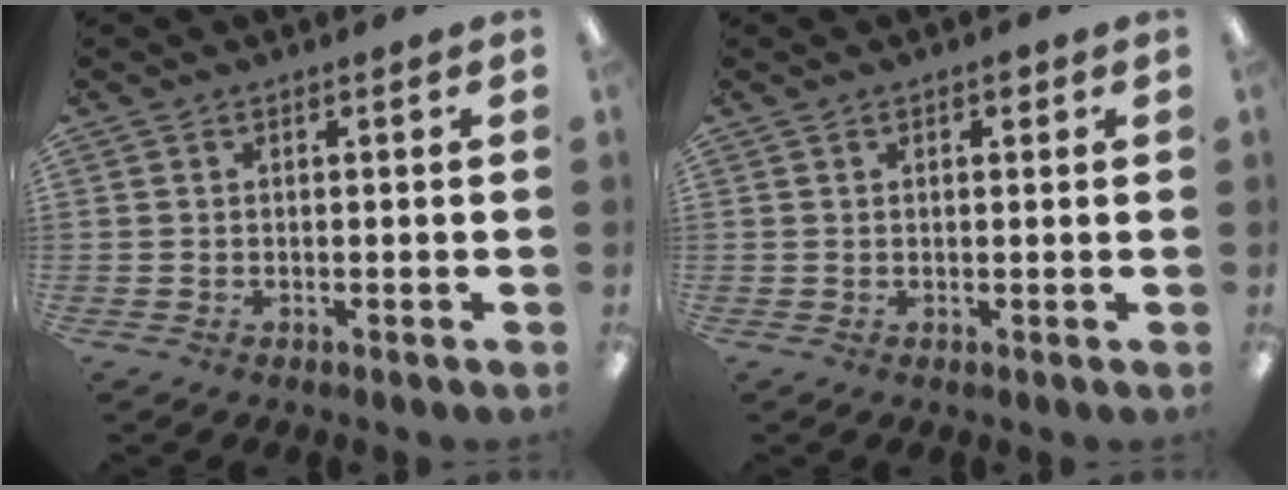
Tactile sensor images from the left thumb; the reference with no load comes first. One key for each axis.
{"total": 1.7, "fx": 0.9, "fy": 1.0, "fz": 1.0, "tx": -0.013, "ty": 0.002, "tz": 0.013}